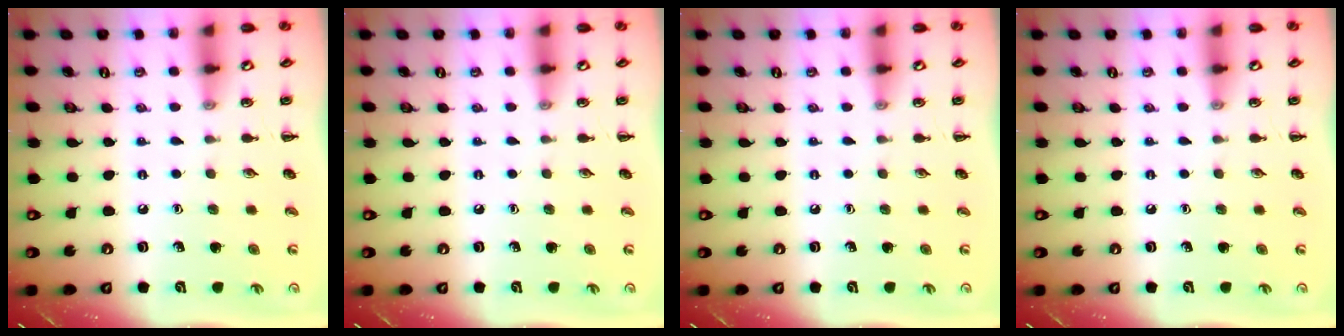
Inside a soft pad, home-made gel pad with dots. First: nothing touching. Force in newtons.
{"total": 0.0}
{"total": 0.0}
{"total": 0.0}